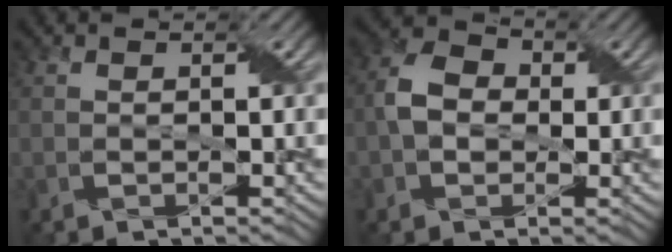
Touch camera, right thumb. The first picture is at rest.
{"total": 4.8, "force": [-0.1, 3.8, 2.9], "torque": [-0.064, 0.010, -0.011]}